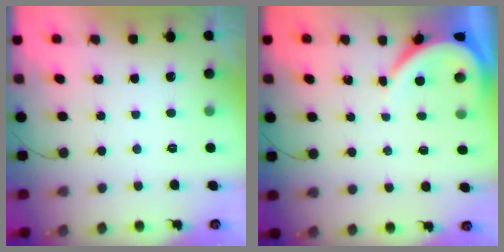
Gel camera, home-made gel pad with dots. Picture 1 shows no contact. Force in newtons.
{"total": 4.7, "press": 4.6, "slide": 0.6}